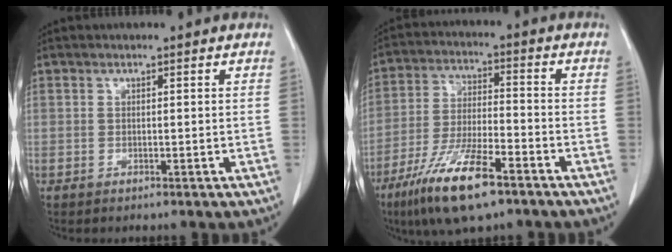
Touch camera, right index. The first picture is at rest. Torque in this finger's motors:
{"motor_torque": [1.08, -1.06, 0.69, 0.21]}